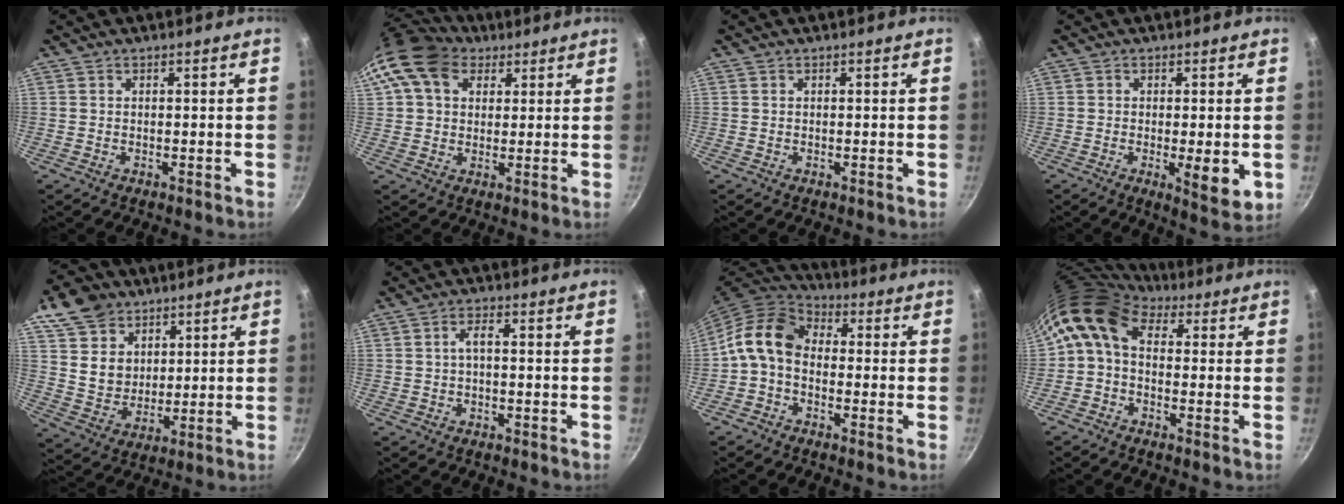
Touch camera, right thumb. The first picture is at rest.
{"total": 12.4, "force": [5.6, 9.0, 6.4], "torque": [-0.103, 0.006, 0.090]}
{"total": 0.0}
{"total": 6.9, "force": [-1.2, 1.9, 6.5], "torque": [-0.086, -0.015, -0.012]}
{"total": 13.1, "force": [7.2, 9.6, 5.3], "torque": [-0.063, -0.025, 0.136]}
{"total": 2.2, "force": [-0.3, 0.7, 2.0], "torque": [-0.046, 0.016, -0.007]}
{"total": 9.6, "force": [-1.2, 6.9, 6.6], "torque": [-0.114, 0.039, -0.044]}
{"total": 8.8, "force": [1.9, 6.0, 6.2], "torque": [-0.113, 0.025, 0.013]}